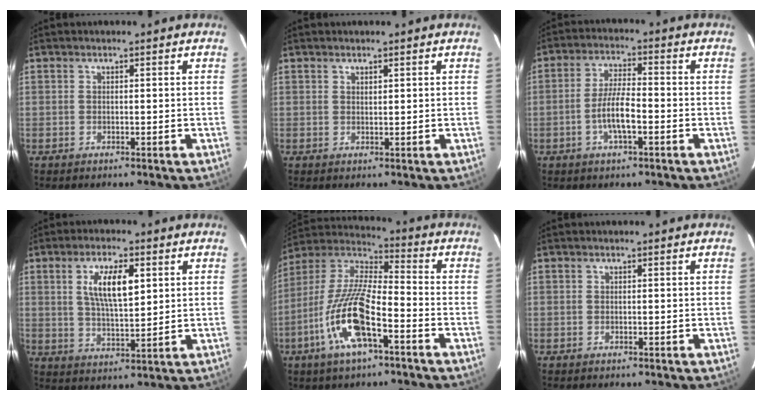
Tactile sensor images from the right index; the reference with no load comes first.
{"total": 0.8, "force": [0.7, 0.3, 0.3], "torque": [-0.005, 0.001, 0.012]}
{"total": 6.6, "force": [-2.3, 1.6, 6.0], "torque": [-0.118, 0.002, -0.043]}
{"total": 8.9, "force": [2.9, 3.1, 7.9], "torque": [-0.144, 0.004, 0.055]}
{"total": 16.2, "force": [-7.1, 4.5, 13.8], "torque": [-0.281, -0.012, -0.145]}
{"total": 0.0}